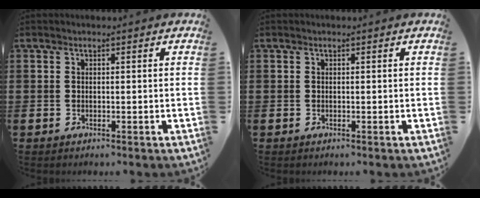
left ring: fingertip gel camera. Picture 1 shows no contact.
{"total": 0.0}